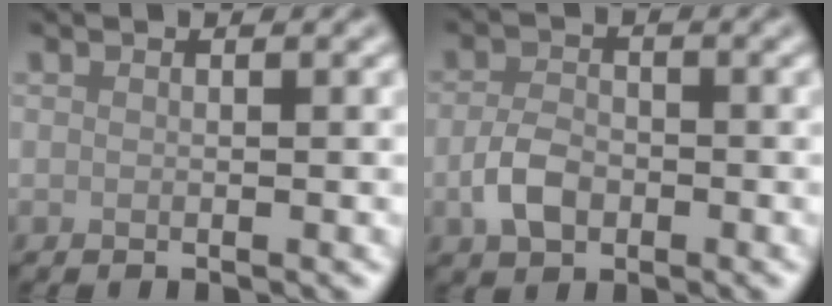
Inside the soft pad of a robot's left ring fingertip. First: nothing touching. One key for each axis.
{"total": 3.2, "fx": -1.0, "fy": 2.1, "fz": 2.1, "tx": -0.044, "ty": -0.001, "tz": -0.024}